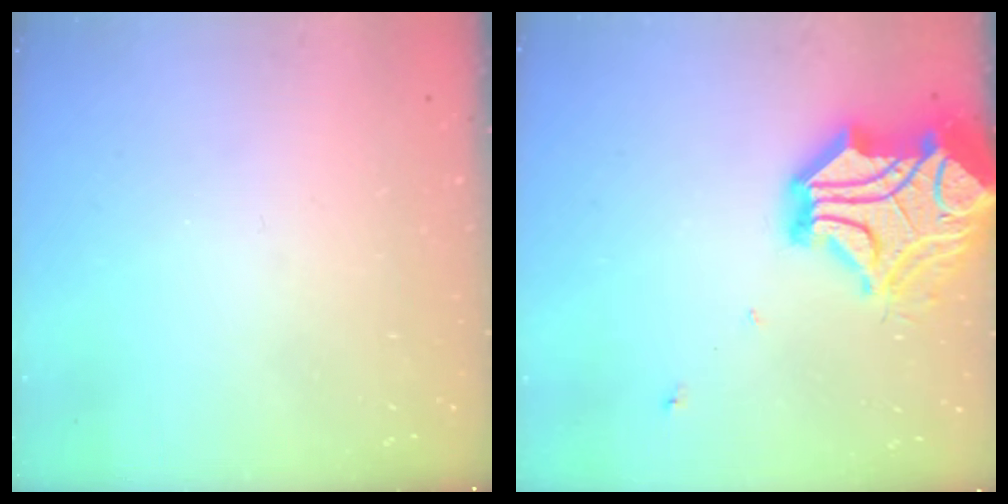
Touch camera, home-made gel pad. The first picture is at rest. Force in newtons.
{"total": 18.1, "press": 17.7, "slide": 3.5}